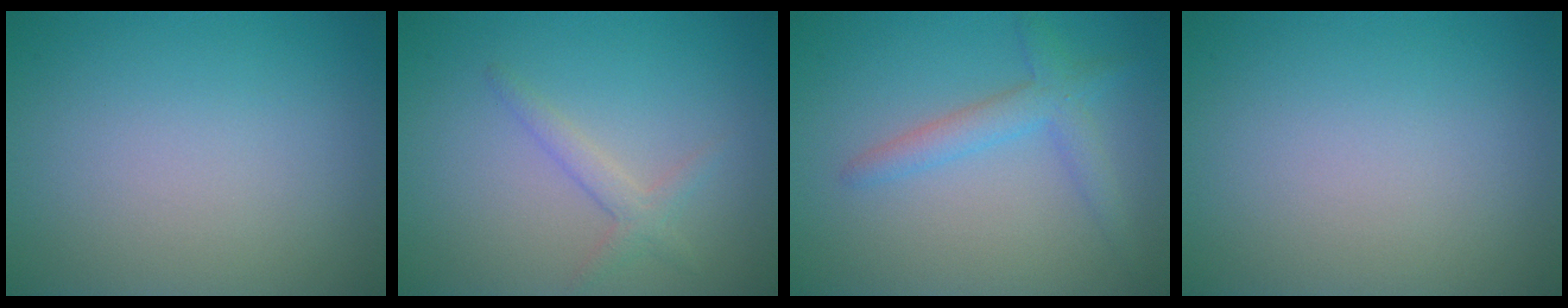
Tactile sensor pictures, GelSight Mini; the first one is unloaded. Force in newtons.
{"total": 1.8, "press": 1.8, "slide": 0.1}
{"total": 2.7, "press": 2.7, "slide": 0.0}
{"total": 0.0}